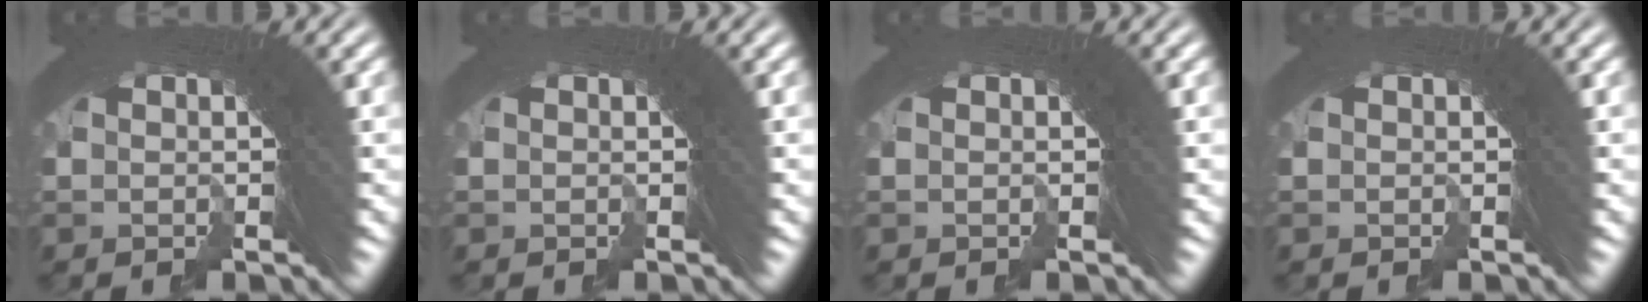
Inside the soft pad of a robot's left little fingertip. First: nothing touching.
{"total": 0.0}
{"total": 0.0}
{"total": 0.0}